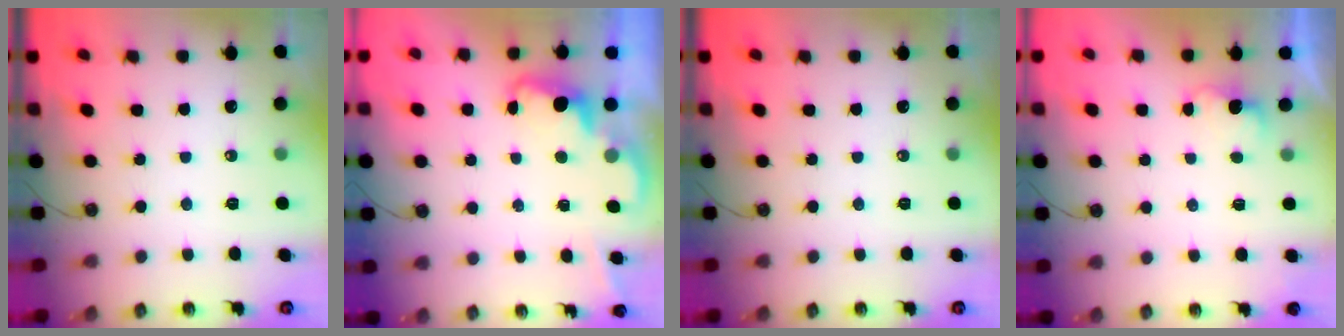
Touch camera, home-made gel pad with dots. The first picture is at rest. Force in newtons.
{"total": 2.3, "press": 2.2, "slide": 0.6}
{"total": 0.0}
{"total": 1.8, "press": 1.6, "slide": 0.8}